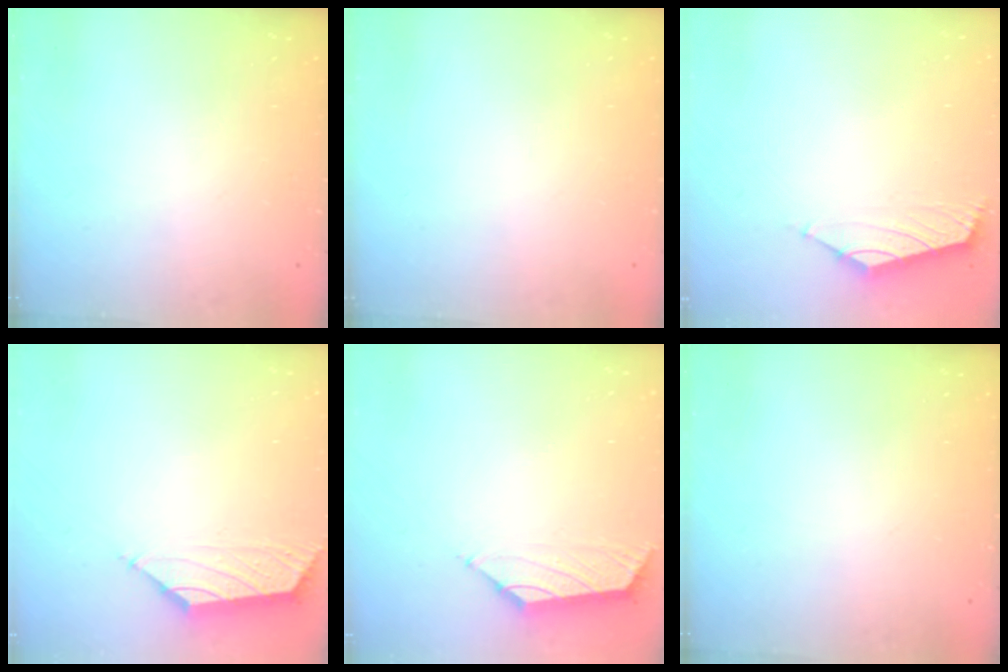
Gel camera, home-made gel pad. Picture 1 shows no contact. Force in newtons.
{"total": 0.0}
{"total": 1.8, "press": 1.7, "slide": 0.6}
{"total": 0.8, "press": 0.5, "slide": 0.6}
{"total": 1.5, "press": 1.4, "slide": 0.6}
{"total": 0.0}